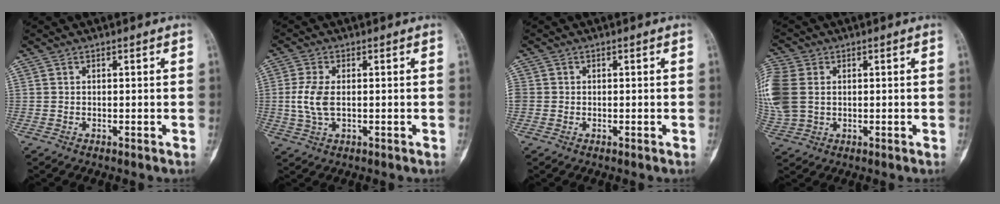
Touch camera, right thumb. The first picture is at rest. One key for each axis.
{"total": 5.7, "fx": -0.1, "fy": 3.1, "fz": 4.8, "tx": -0.110, "ty": 0.001, "tz": -0.003}
{"total": 2.3, "fx": -0.2, "fy": 2.1, "fz": 0.8, "tx": -0.010, "ty": 0.007, "tz": -0.005}
{"total": 13.2, "fx": 1.8, "fy": 10.0, "fz": 8.5, "tx": -0.228, "ty": 0.006, "tz": 0.038}